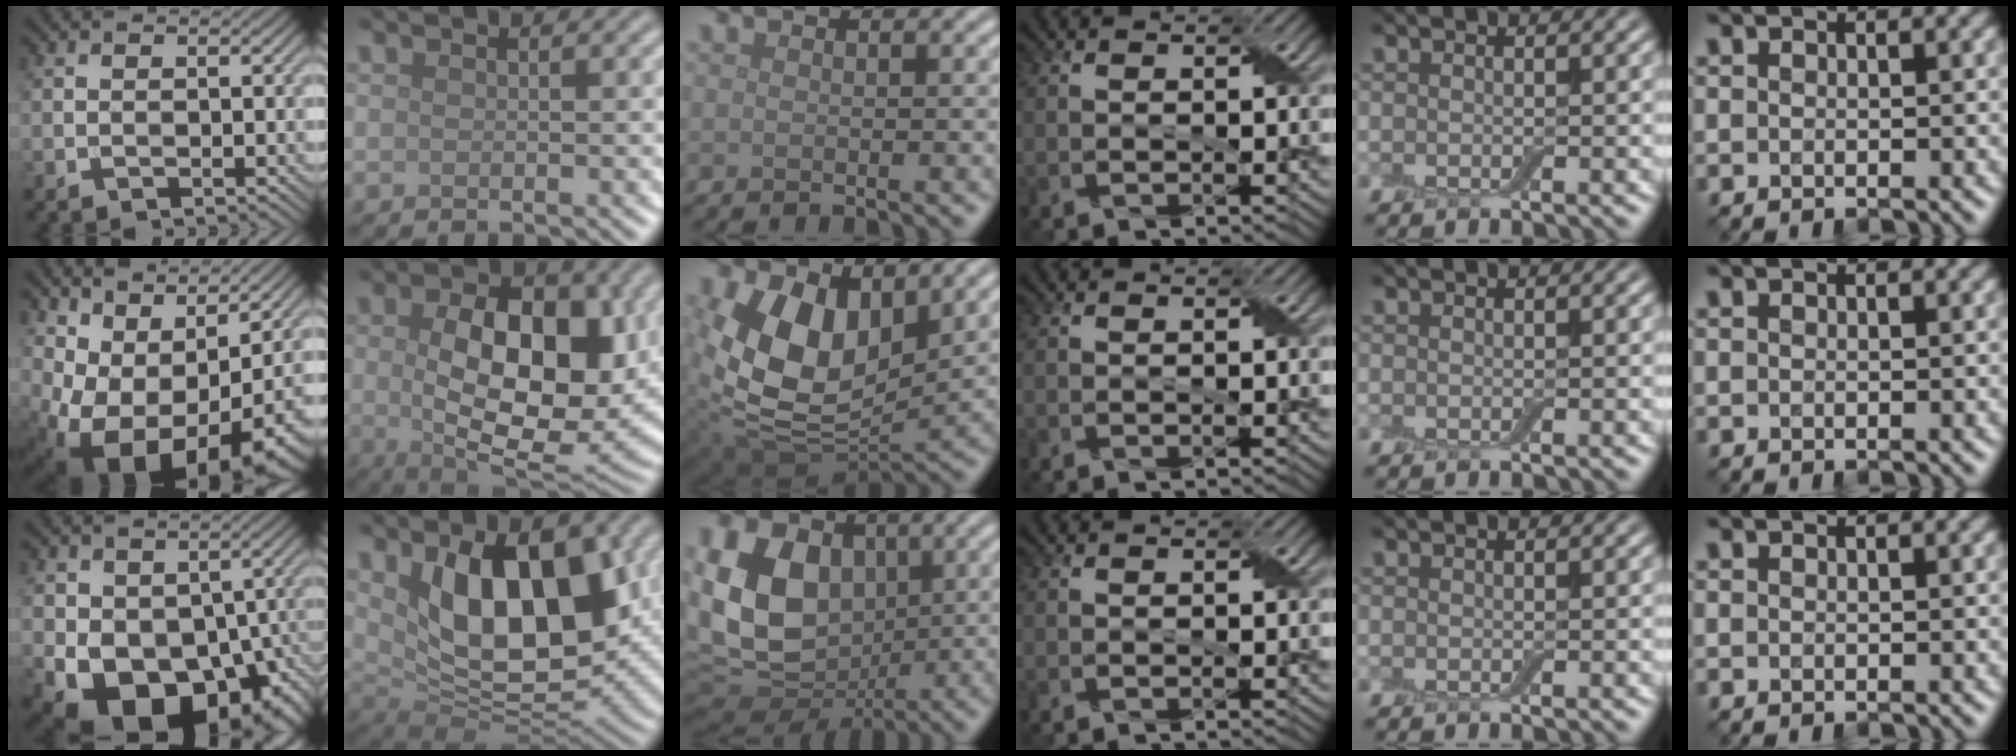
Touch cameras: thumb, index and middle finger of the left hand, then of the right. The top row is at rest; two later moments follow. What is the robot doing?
{"motion": "peel", "object": "aluminum foil"}